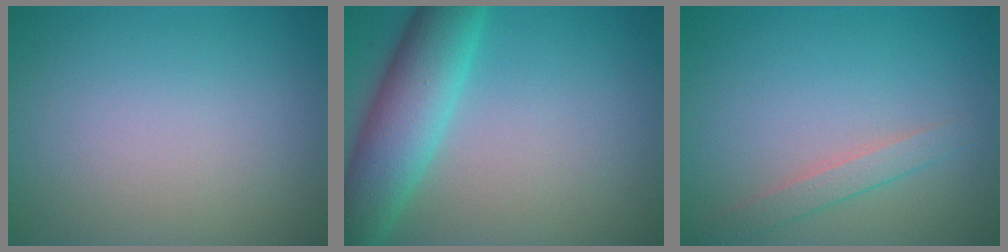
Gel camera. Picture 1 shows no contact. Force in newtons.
{"total": 7.0, "press": 7.0, "slide": 0.3}
{"total": 1.7, "press": 1.7, "slide": 0.1}